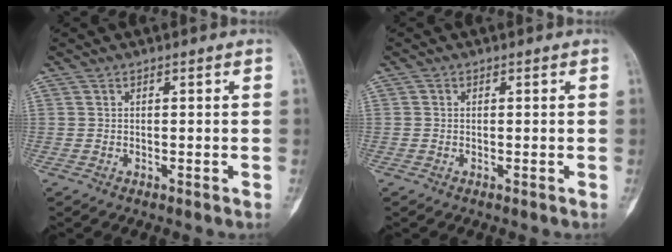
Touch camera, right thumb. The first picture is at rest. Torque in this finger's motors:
{"motor_torque": [-0.23, 0.06, 0.02, -0.03, -0.04]}